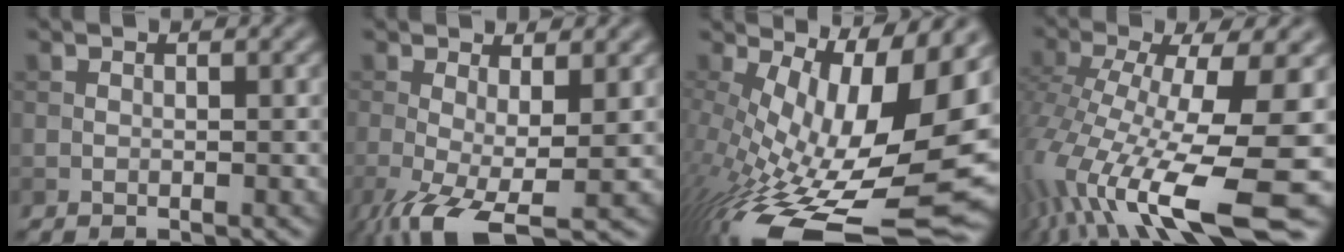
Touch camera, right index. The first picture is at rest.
{"total": 6.4, "force": [-2.4, 1.7, 5.7], "torque": [-0.117, -0.022, -0.042]}
{"total": 16.8, "force": [-1.5, 5.8, 15.7], "torque": [-0.259, -0.020, -0.009]}
{"total": 15.5, "force": [-5.5, 5.0, 13.6], "torque": [-0.270, -0.025, -0.084]}